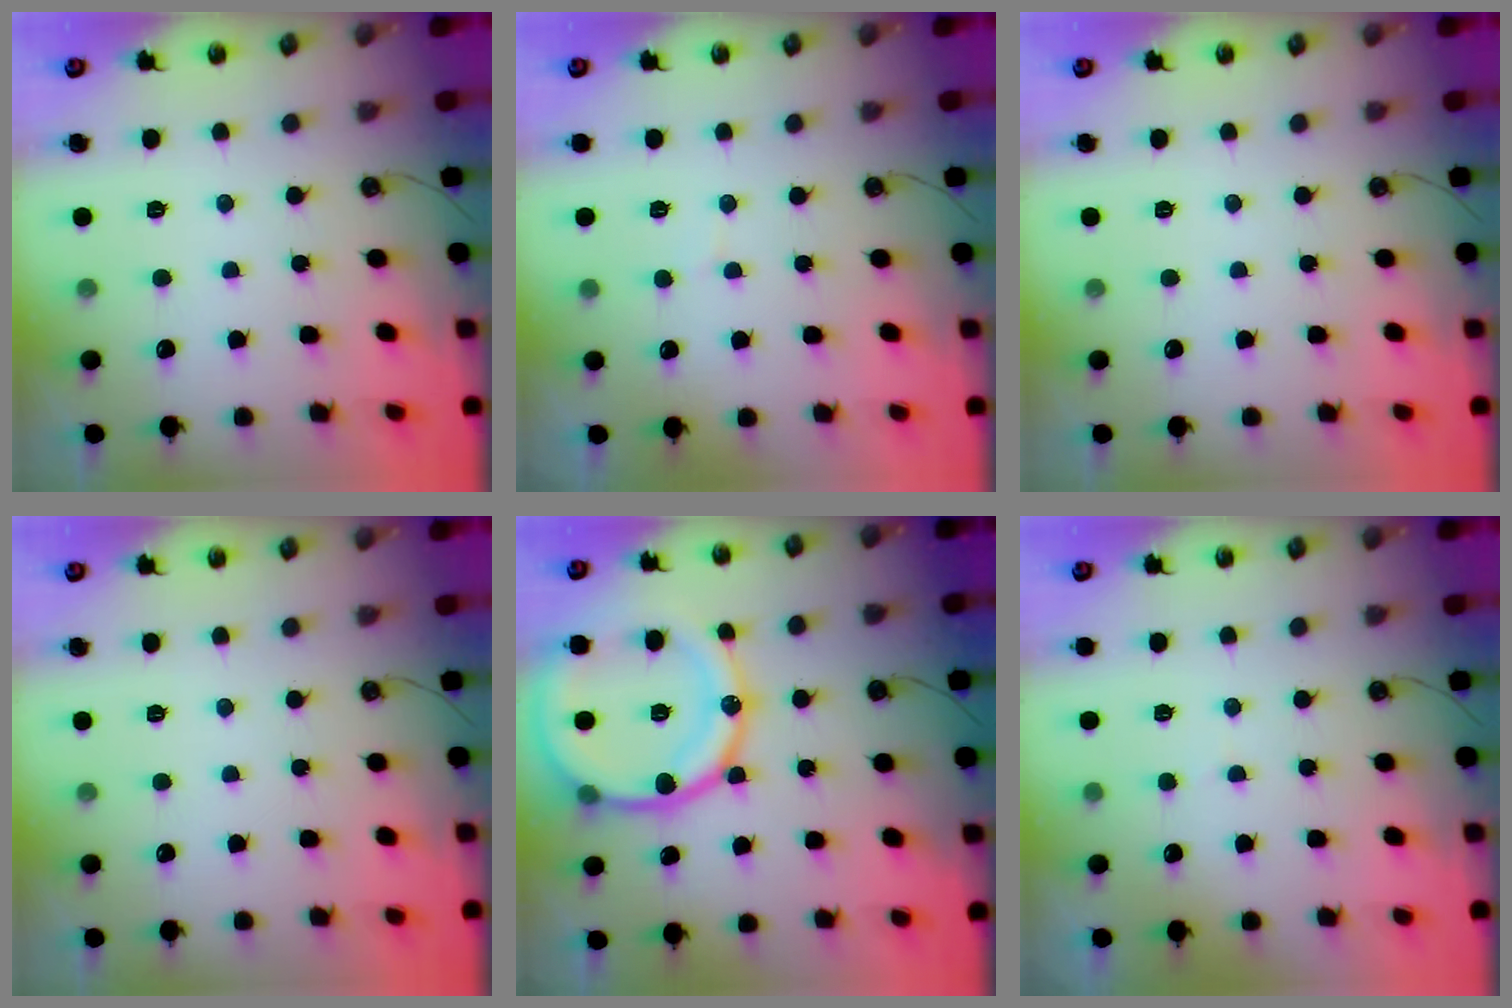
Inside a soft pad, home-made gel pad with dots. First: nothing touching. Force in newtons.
{"total": 4.0, "press": 4.0, "slide": 0.4}
{"total": 0.0}
{"total": 0.0}
{"total": 21.5, "press": 21.2, "slide": 3.4}
{"total": 2.8, "press": 2.6, "slide": 1.1}